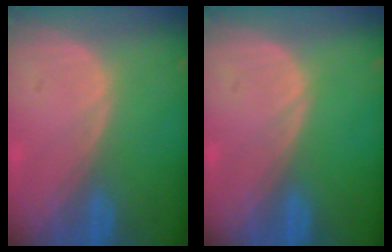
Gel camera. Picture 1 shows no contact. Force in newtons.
{"total": 0.0}